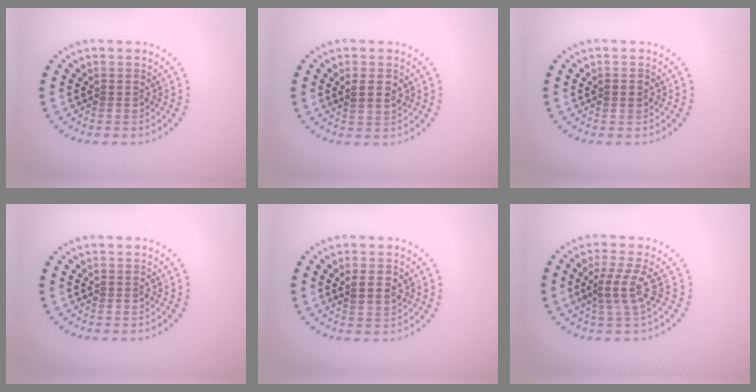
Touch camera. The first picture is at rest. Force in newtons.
{"total": 1.5, "press": 1.5, "slide": 0.4}
{"total": 1.1, "press": 1.1, "slide": 0.1}
{"total": 0.0}
{"total": 1.5, "press": 1.5, "slide": 0.4}
{"total": 2.6, "press": 1.9, "slide": 1.8}